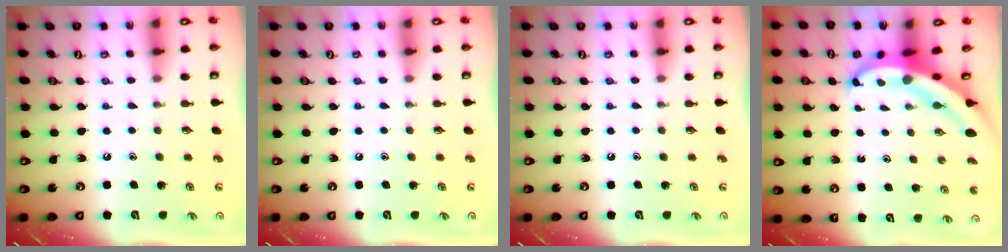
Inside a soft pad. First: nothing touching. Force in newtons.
{"total": 0.0}
{"total": 0.0}
{"total": 5.7, "press": 5.7, "slide": 0.7}